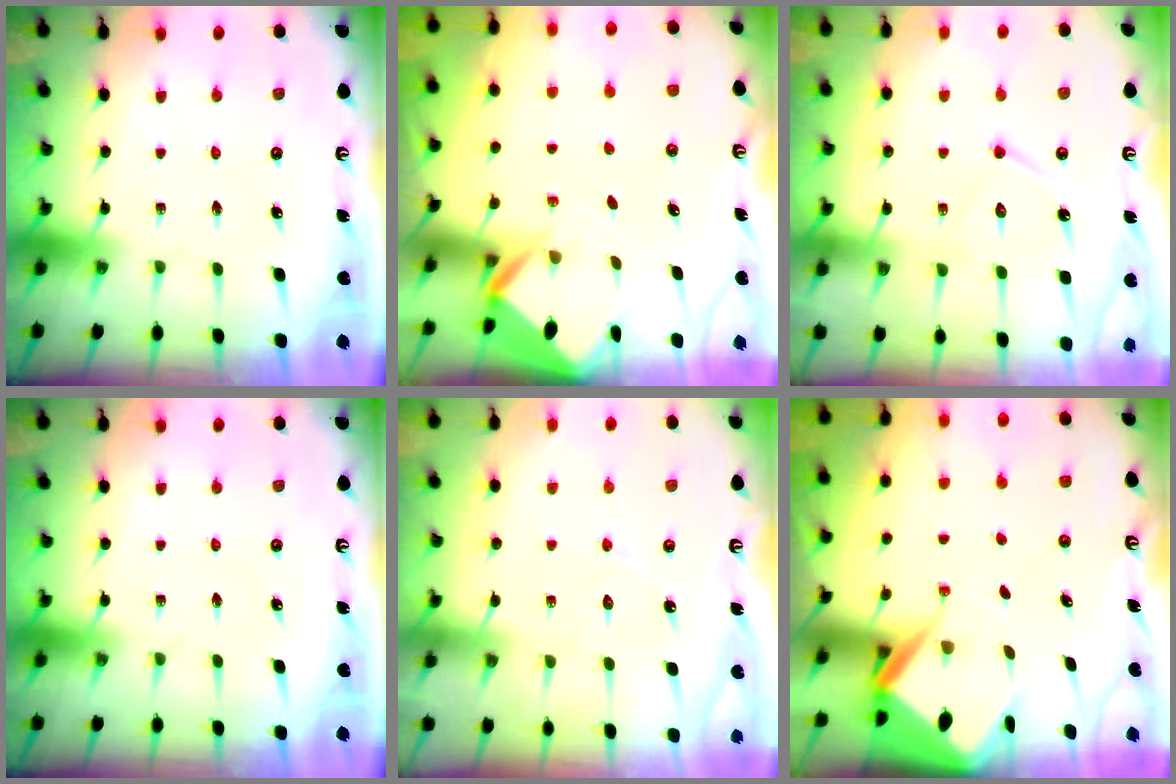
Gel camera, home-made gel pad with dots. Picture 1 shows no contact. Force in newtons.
{"total": 3.4, "press": 3.4, "slide": 0.2}
{"total": 11.6, "press": 11.6, "slide": 0.9}
{"total": 0.0}
{"total": 5.1, "press": 5.1, "slide": 0.5}
{"total": 5.4, "press": 5.4, "slide": 0.5}